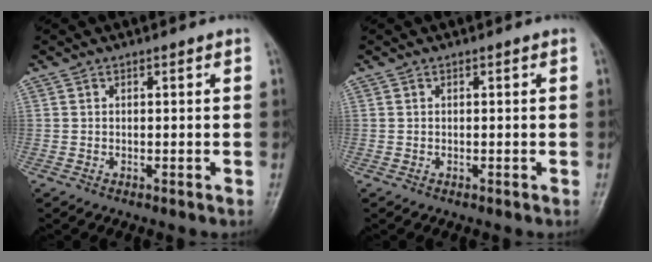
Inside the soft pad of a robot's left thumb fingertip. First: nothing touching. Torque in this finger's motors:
{"motor_torque": [0.01, 0.01, 0.01, -0.03, 0.00]}